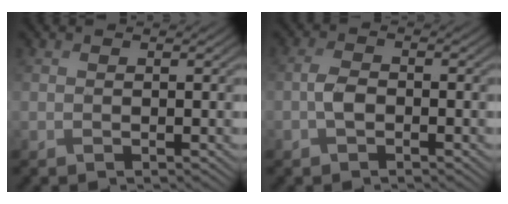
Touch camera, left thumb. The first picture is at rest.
{"total": 2.3, "force": [-0.9, 1.2, 1.7], "torque": [-0.035, 0.005, -0.023]}